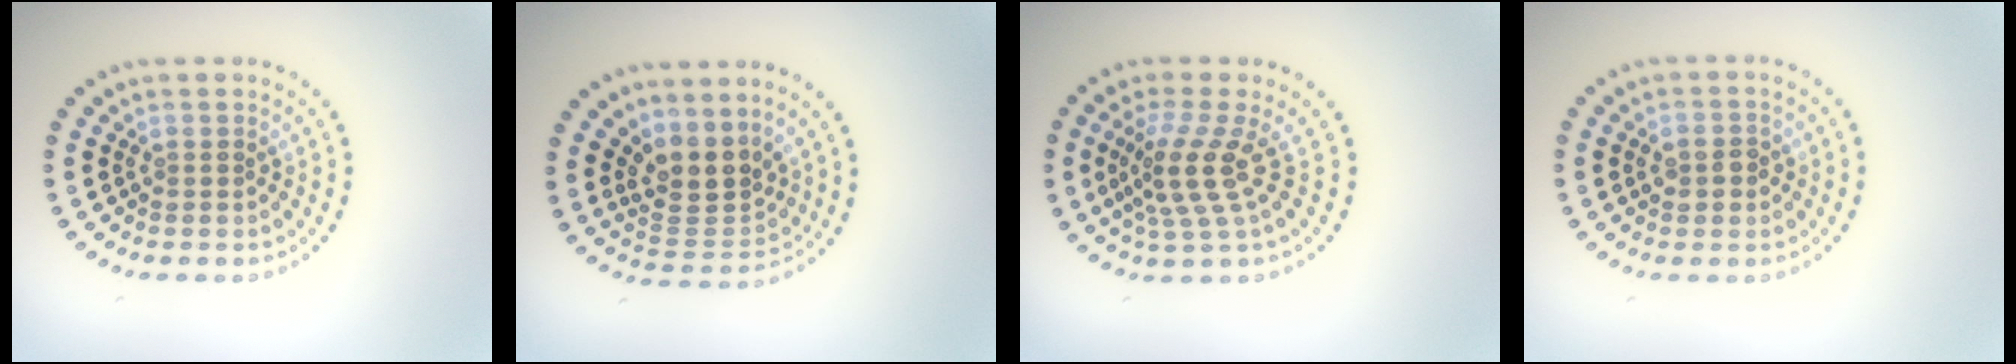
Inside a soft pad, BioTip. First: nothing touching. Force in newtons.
{"total": 3.7, "press": 3.1, "slide": 2.0}
{"total": 3.8, "press": 2.8, "slide": 2.6}
{"total": 1.7, "press": 1.7, "slide": 0.0}